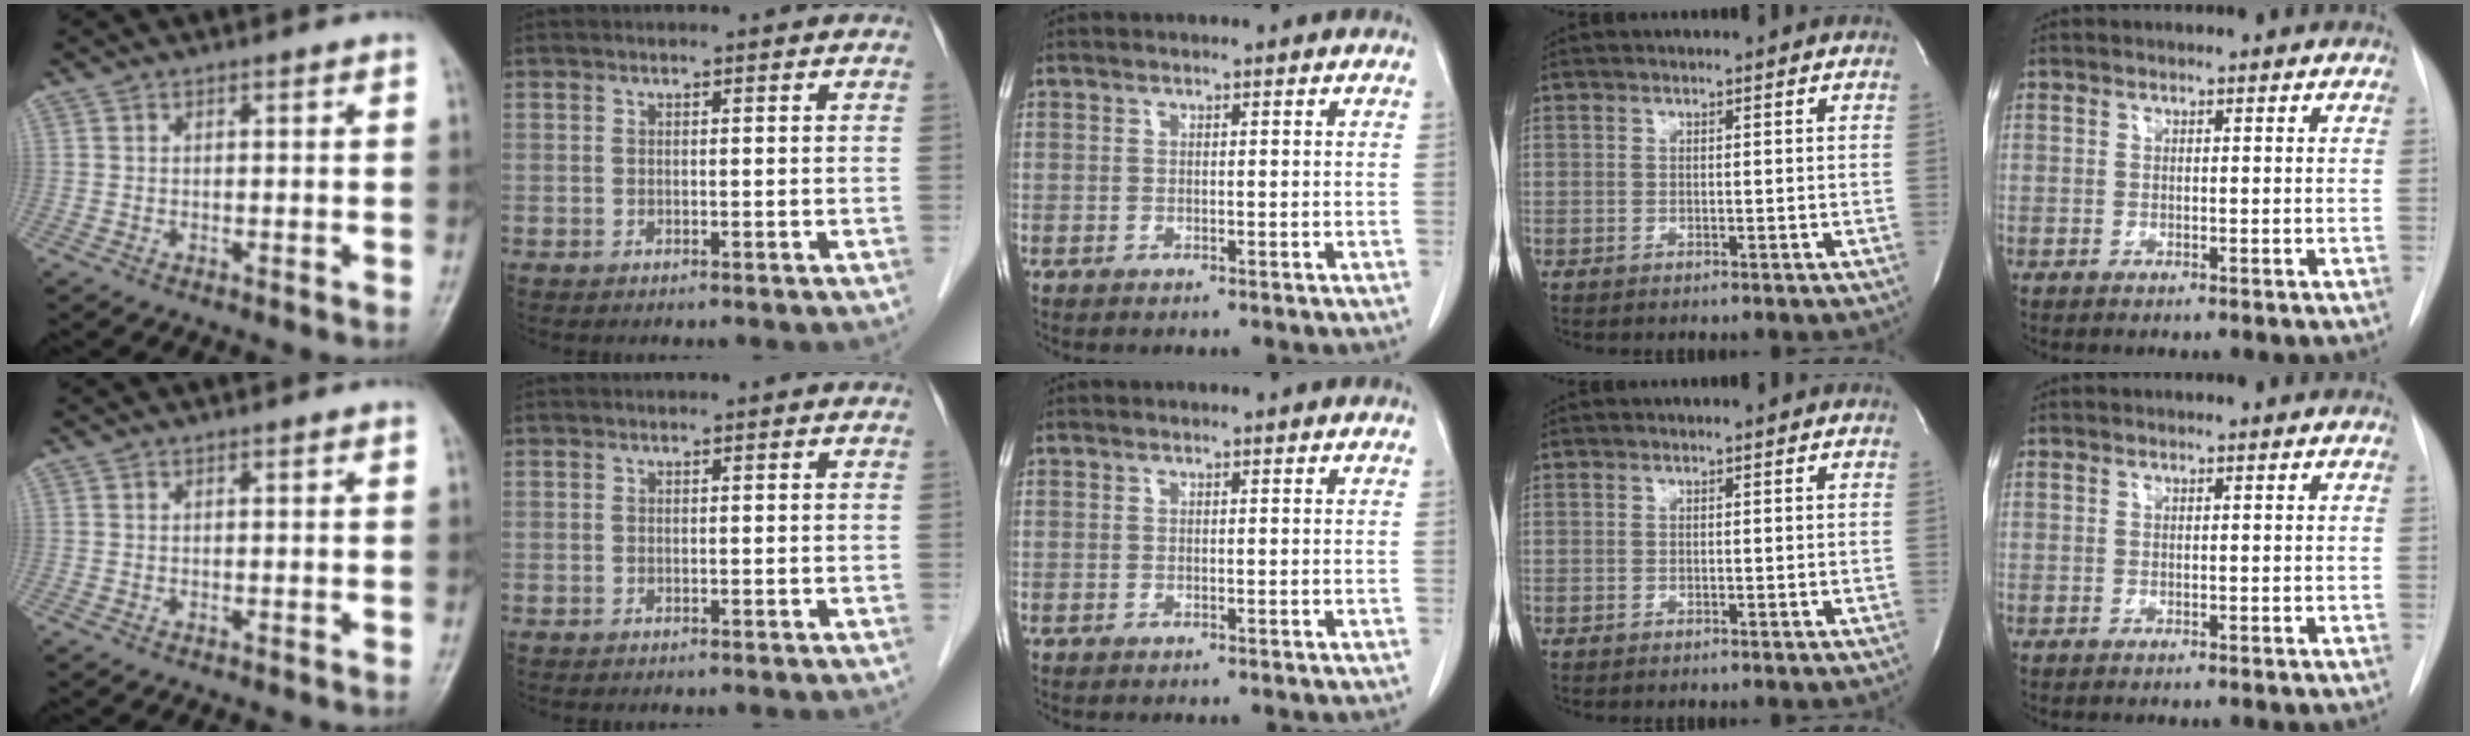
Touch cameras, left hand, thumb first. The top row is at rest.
{}